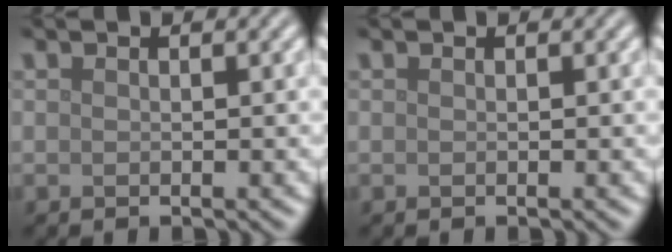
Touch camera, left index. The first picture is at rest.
{"total": 0.0}